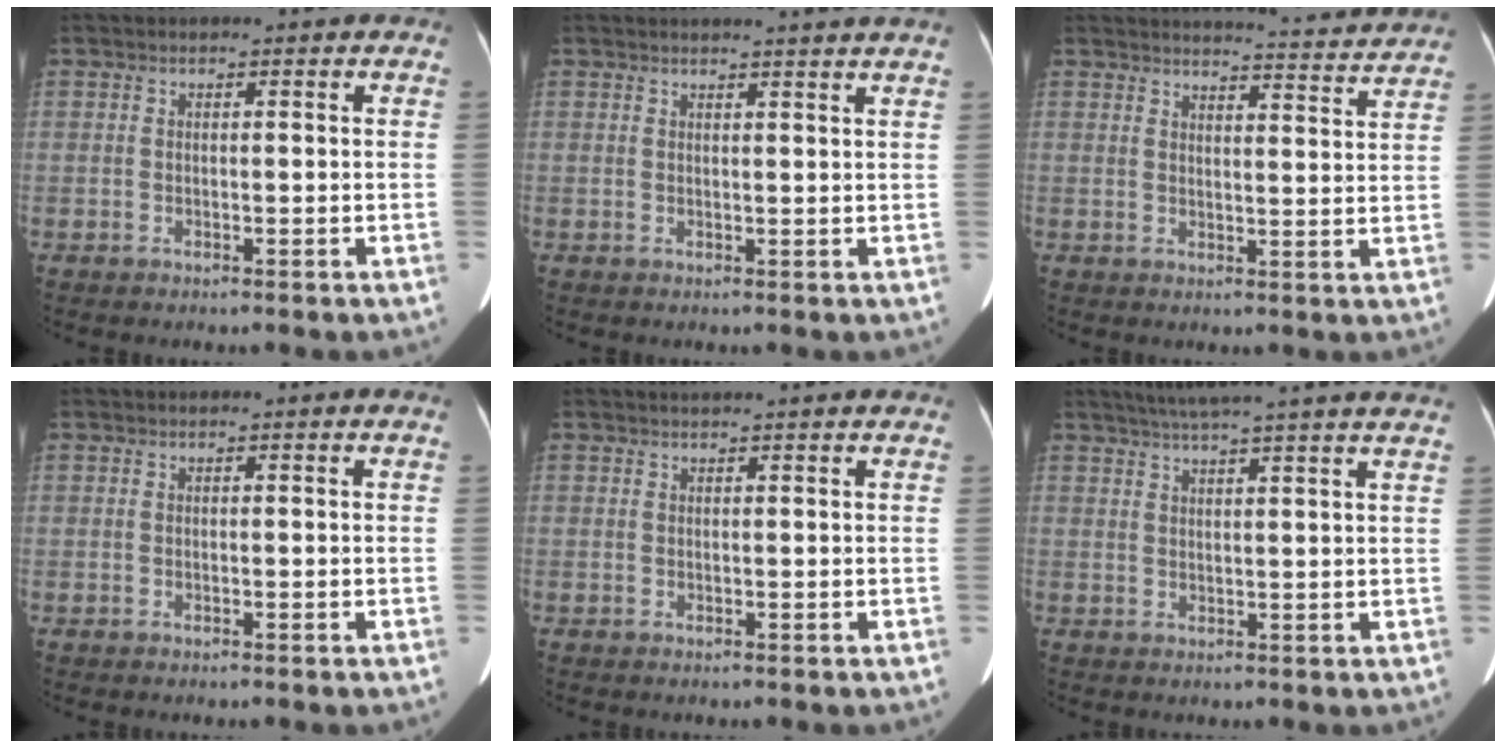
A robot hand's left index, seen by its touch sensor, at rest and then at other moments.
{"total": 4.9, "force": [4.4, -0.9, 2.0], "torque": [-0.025, 0.002, 0.038]}
{"total": 10.2, "force": [10.1, -0.3, 1.3], "torque": [-0.021, -0.026, 0.108]}
{"total": 0.0}
{"total": 3.8, "force": [3.7, -0.1, 1.1], "torque": [-0.012, 0.027, 0.039]}
{"total": 16.4, "force": [14.2, -0.7, 8.2], "torque": [-0.134, 0.016, 0.180]}